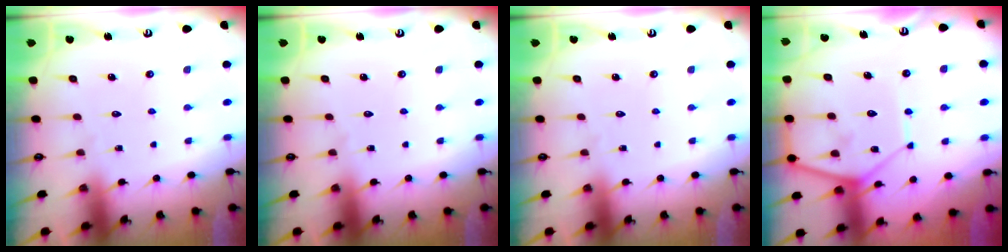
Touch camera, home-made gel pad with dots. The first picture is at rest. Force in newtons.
{"total": 0.0}
{"total": 0.0}
{"total": 10.5, "press": 10.4, "slide": 1.0}